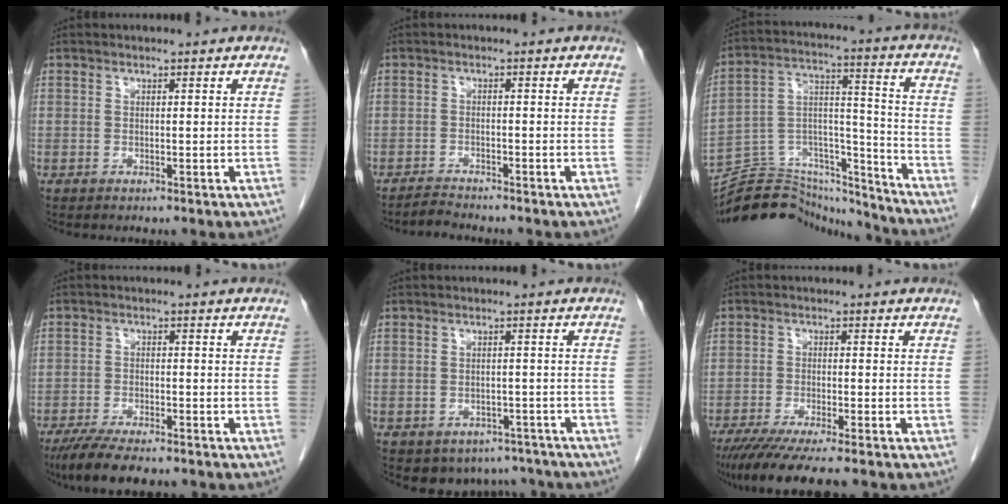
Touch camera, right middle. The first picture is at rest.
{"total": 2.0, "force": [-2.0, -0.2, -0.1], "torque": [-0.001, -0.011, -0.037]}
{"total": 21.4, "force": [-20.5, 4.7, 3.9], "torque": [-0.092, 0.050, -0.319]}
{"total": 8.7, "force": [-7.0, 1.9, 4.8], "torque": [-0.081, -0.019, -0.114]}
{"total": 6.4, "force": [-5.1, 3.8, 0.6], "torque": [0.007, 0.010, -0.061]}
{"total": 10.3, "force": [-8.2, 0.7, 6.2], "torque": [-0.092, -0.024, -0.129]}